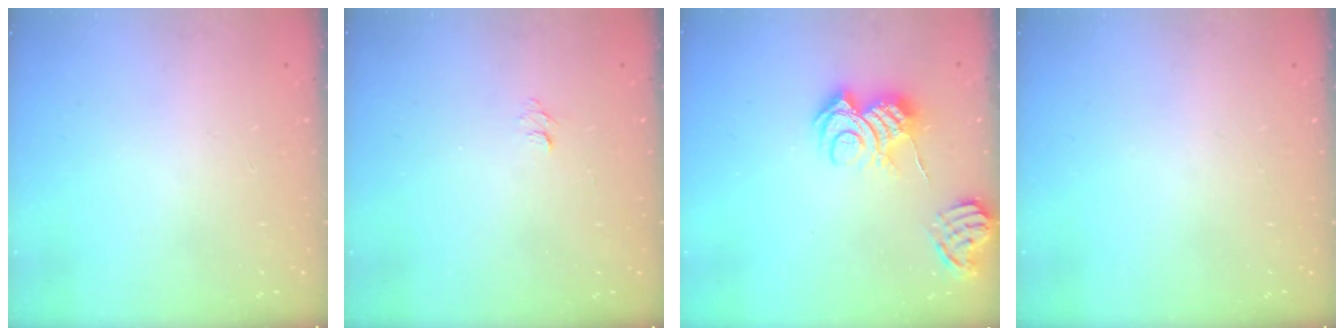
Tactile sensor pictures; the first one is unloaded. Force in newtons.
{"total": 4.0, "press": 4.0, "slide": 0.3}
{"total": 9.6, "press": 9.5, "slide": 1.4}
{"total": 0.0}